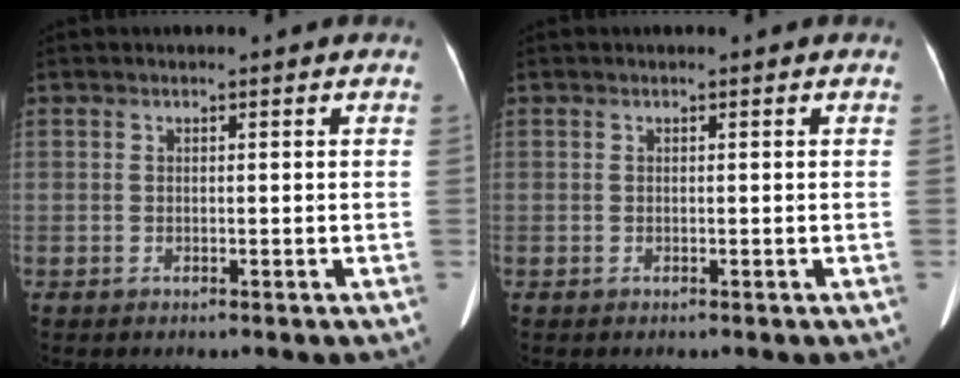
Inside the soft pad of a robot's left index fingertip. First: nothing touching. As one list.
[{"total": 0.0}]